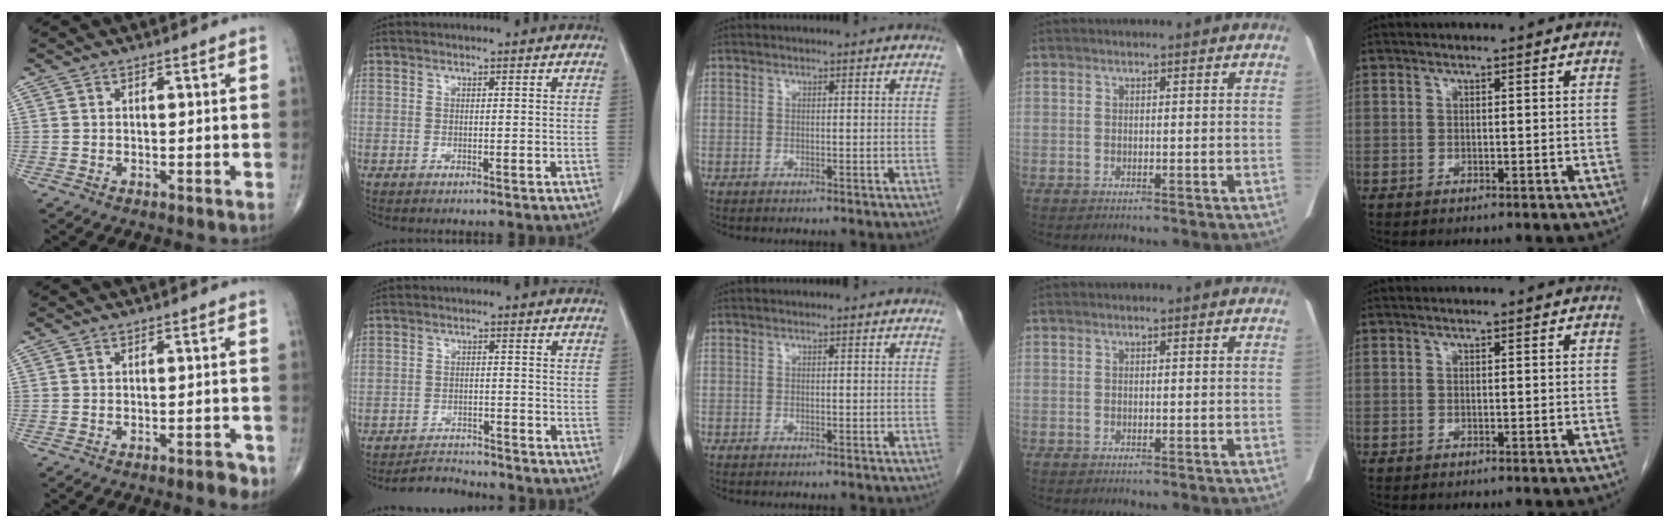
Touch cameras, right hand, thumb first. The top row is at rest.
{"thumb": {"total": 2.9, "force": [-1.8, 1.0, 2.1], "torque": [-0.025, 0.010, -0.022]}, "index": {"total": 3.6, "force": [-3.5, 0.6, -0.6], "torque": [0.009, -0.006, -0.057]}}